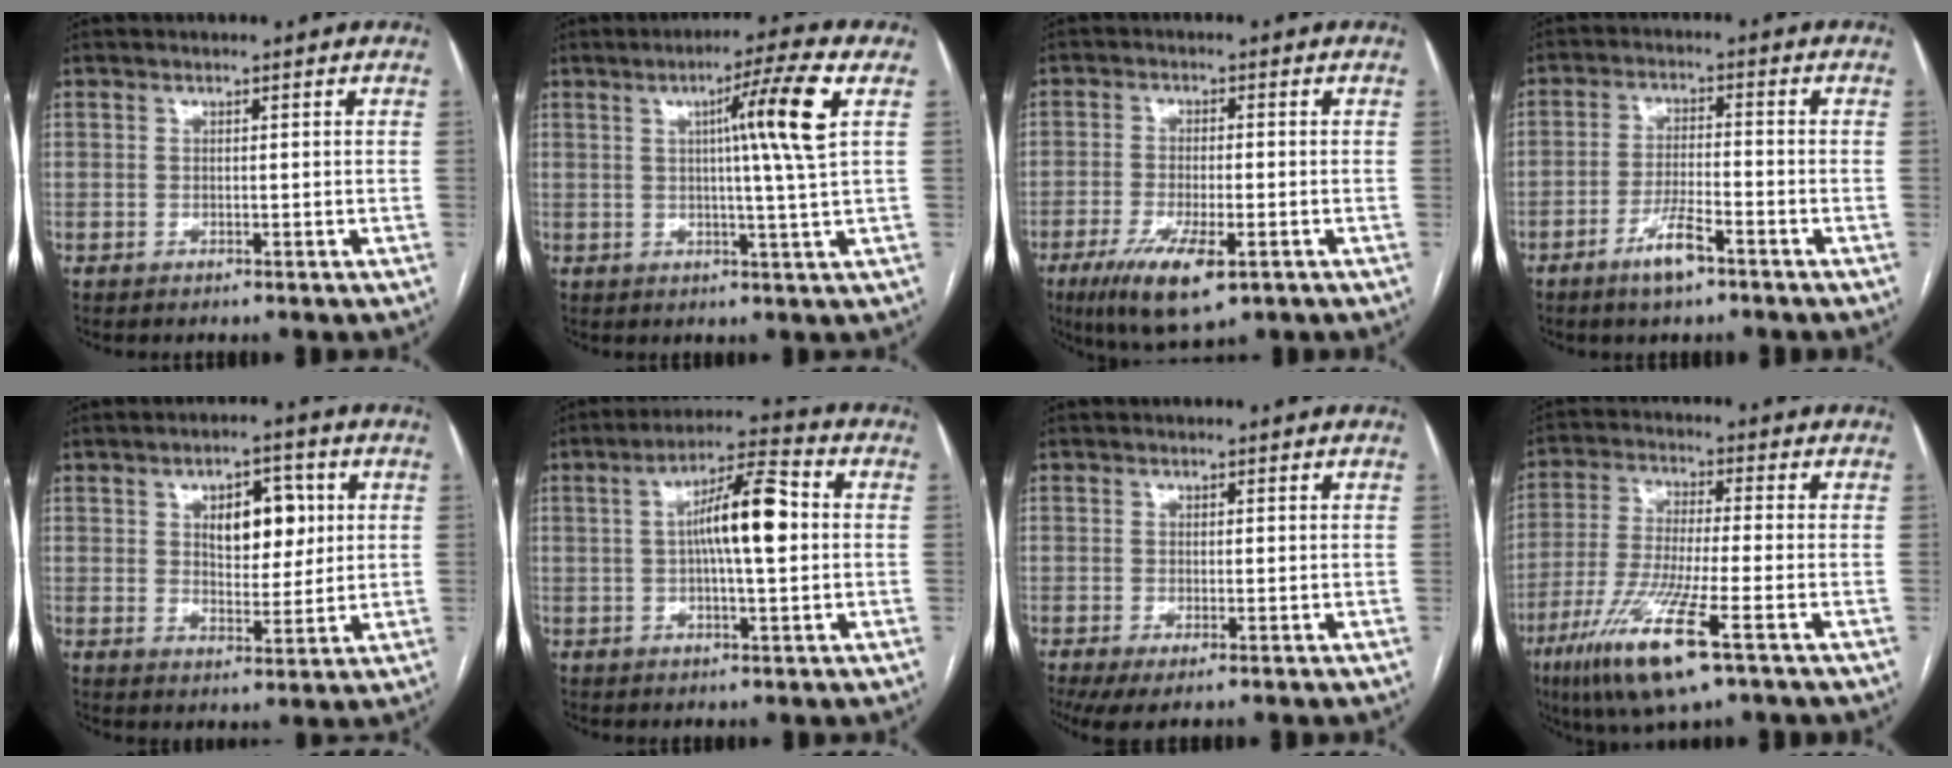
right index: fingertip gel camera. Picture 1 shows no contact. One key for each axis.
{"total": 9.3, "fx": 2.6, "fy": -2.0, "fz": 8.7, "tx": -0.138, "ty": 0.003, "tz": 0.042}
{"total": 9.9, "fx": -5.1, "fy": 2.6, "fz": 8.0, "tx": -0.143, "ty": -0.022, "tz": -0.081}
{"total": 5.7, "fx": -3.7, "fy": 0.9, "fz": 4.3, "tx": -0.084, "ty": -0.003, "tz": -0.065}
{"total": 8.3, "fx": 2.4, "fy": 4.2, "fz": 6.8, "tx": -0.096, "ty": 0.012, "tz": 0.044}
{"total": 10.4, "fx": 0.9, "fy": 1.8, "fz": 10.2, "tx": -0.179, "ty": 0.022, "tz": 0.010}
{"total": 4.2, "fx": -1.6, "fy": 1.5, "fz": 3.6, "tx": -0.066, "ty": -0.009, "tz": -0.023}
{"total": 13.7, "fx": -6.9, "fy": 0.8, "fz": 11.8, "tx": -0.246, "ty": -0.034, "tz": -0.123}